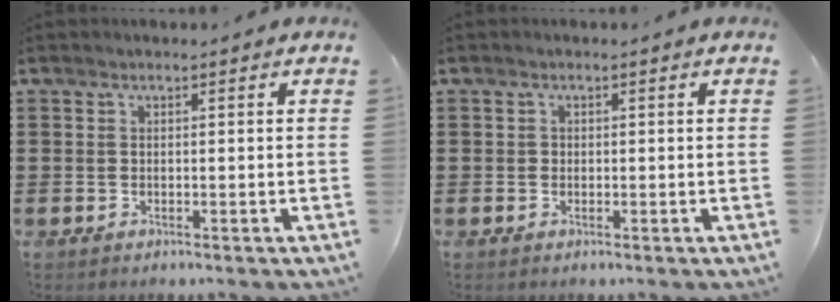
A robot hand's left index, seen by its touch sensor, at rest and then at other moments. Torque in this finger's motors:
{"motor_torque": [0.49, 0.64, 0.04, 0.01]}